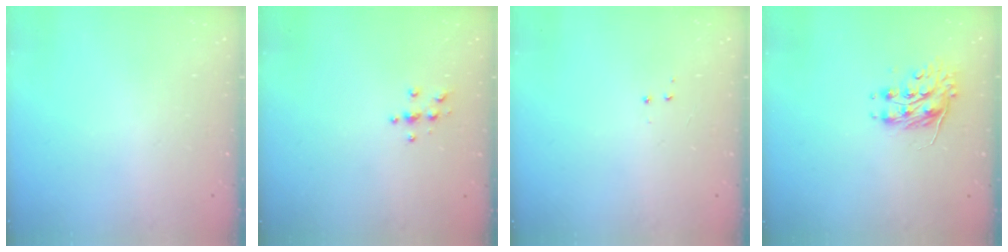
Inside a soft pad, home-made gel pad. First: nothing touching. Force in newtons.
{"total": 3.8, "press": 3.8, "slide": 0.4}
{"total": 3.5, "press": 3.5, "slide": 0.5}
{"total": 8.0, "press": 8.0, "slide": 0.4}